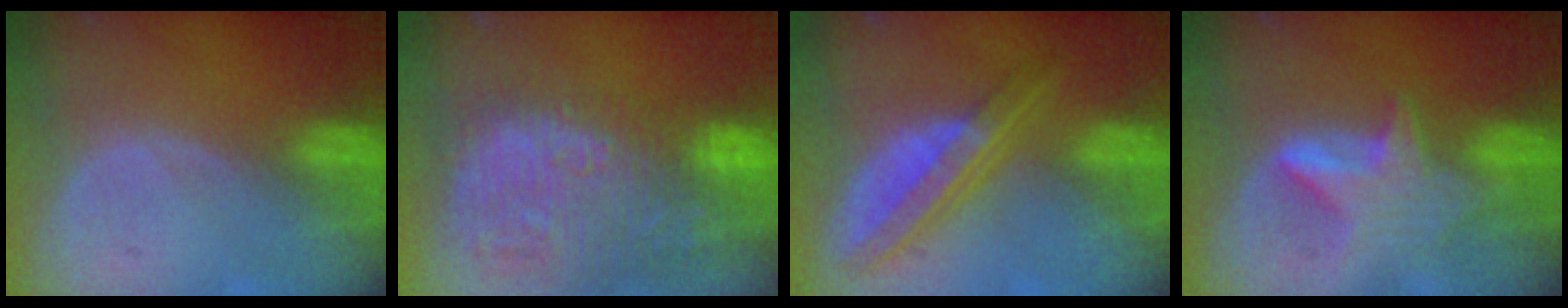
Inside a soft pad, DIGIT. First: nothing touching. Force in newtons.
{"total": 15.6, "press": 13.1, "slide": 8.5}
{"total": 7.8, "press": 6.6, "slide": 4.1}
{"total": 5.9, "press": 5.9, "slide": 0.5}